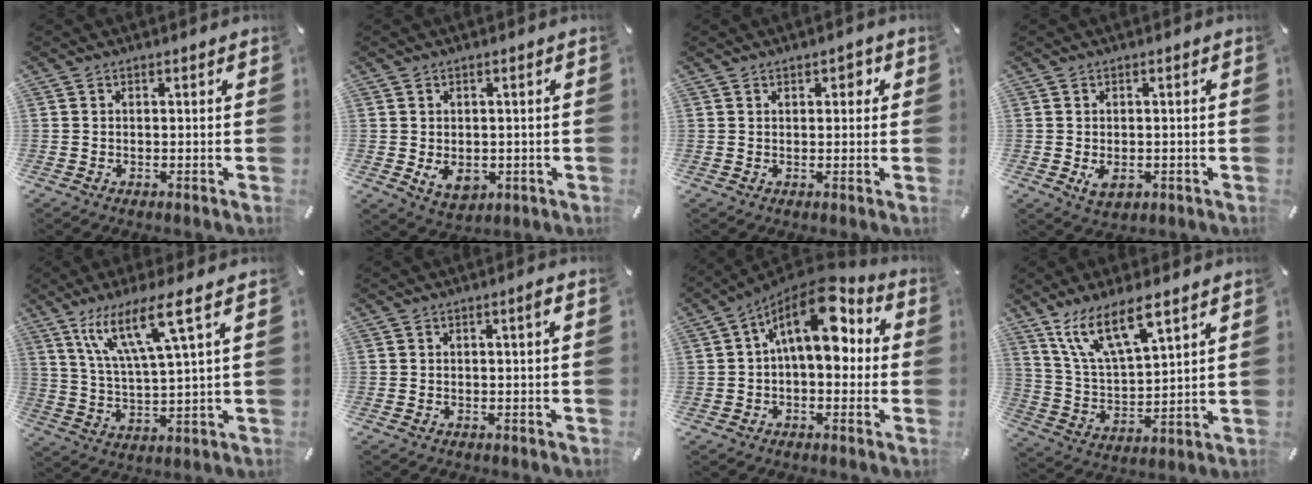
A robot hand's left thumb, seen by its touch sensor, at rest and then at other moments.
{"total": 4.9, "force": [-0.5, 3.9, 2.9], "torque": [-0.054, -0.008, -0.009]}
{"total": 1.8, "force": [0.8, 1.2, 1.1], "torque": [-0.010, -0.001, 0.009]}
{"total": 3.2, "force": [-0.8, 2.3, 2.1], "torque": [-0.042, -0.005, -0.015]}
{"total": 13.8, "force": [7.9, 1.9, 11.2], "torque": [-0.247, -0.018, 0.131]}
{"total": 1.6, "force": [-0.1, 0.0, 1.6], "torque": [-0.031, -0.001, -0.002]}
{"total": 15.0, "force": [5.2, 7.6, 11.8], "torque": [-0.198, -0.030, 0.088]}
{"total": 13.2, "force": [9.0, 4.4, 8.6], "torque": [-0.195, -0.034, 0.161]}